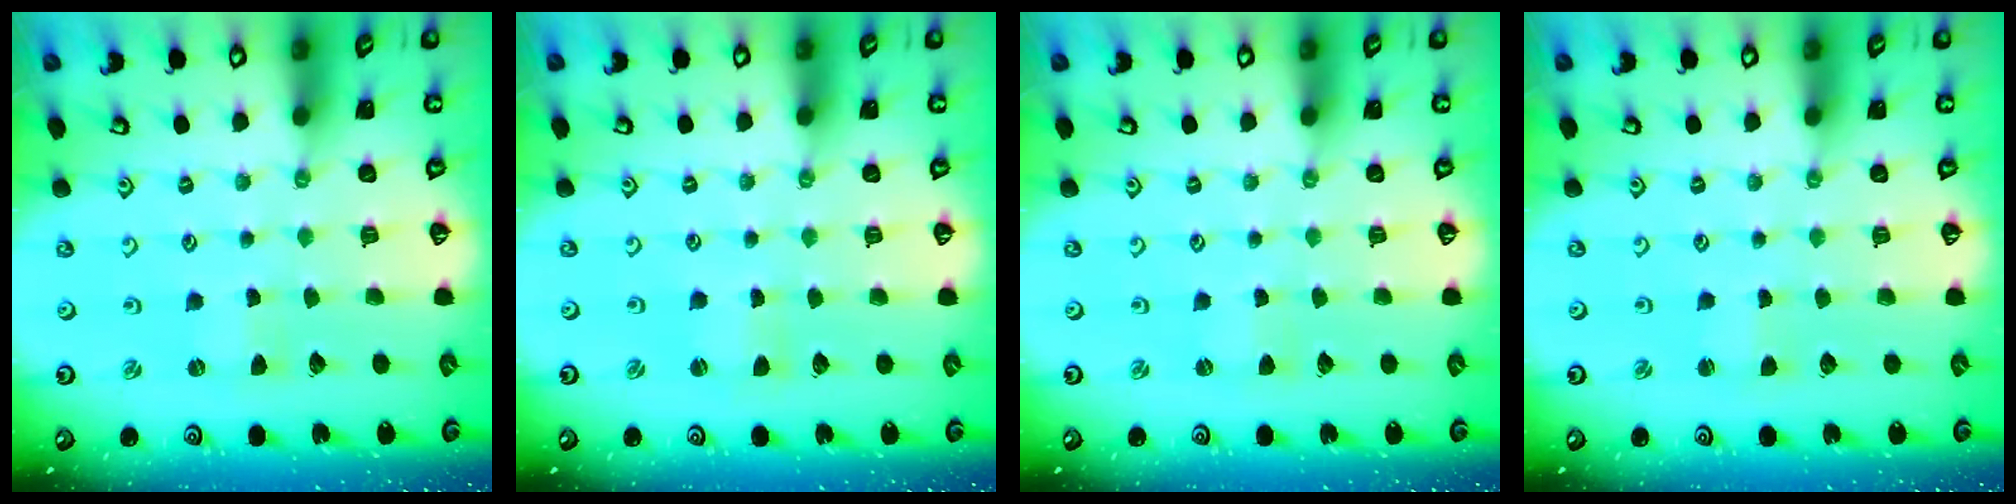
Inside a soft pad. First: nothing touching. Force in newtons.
{"total": 0.6, "press": 0.5, "slide": 0.2}
{"total": 0.7, "press": 0.7, "slide": 0.1}
{"total": 1.1, "press": 1.1, "slide": 0.2}